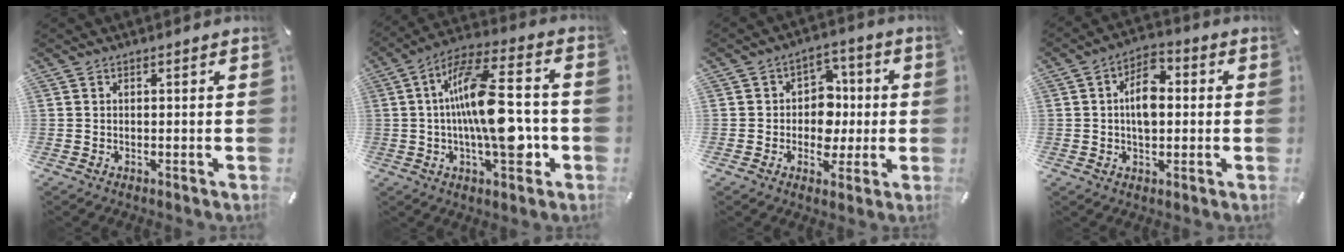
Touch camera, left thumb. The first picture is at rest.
{"total": 19.2, "force": [-1.4, 7.6, 17.5], "torque": [-0.297, 0.007, -0.025]}
{"total": 9.4, "force": [-0.4, 8.4, 4.3], "torque": [-0.056, 0.012, -0.001]}
{"total": 8.4, "force": [0.5, 5.2, 6.6], "torque": [-0.106, 0.006, 0.005]}